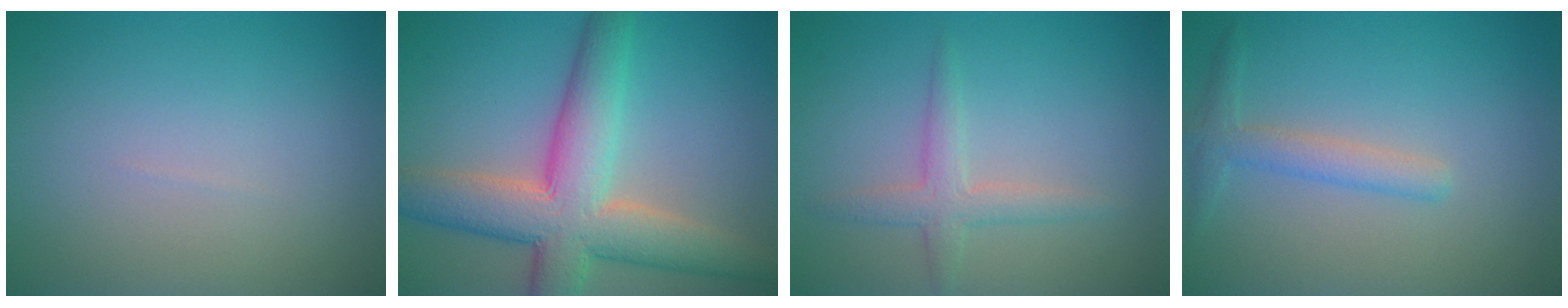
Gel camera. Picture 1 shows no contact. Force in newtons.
{"total": 9.0, "press": 8.9, "slide": 0.7}
{"total": 2.3, "press": 2.3, "slide": 0.0}
{"total": 2.3, "press": 2.3, "slide": 0.0}